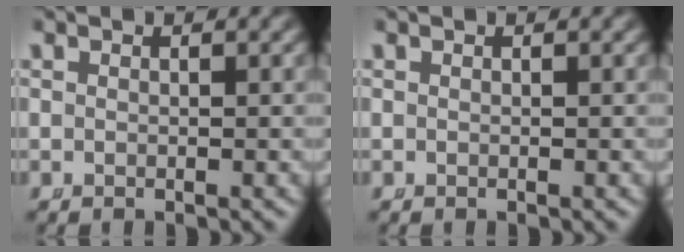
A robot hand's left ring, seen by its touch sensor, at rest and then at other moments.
{"total": 0.0}